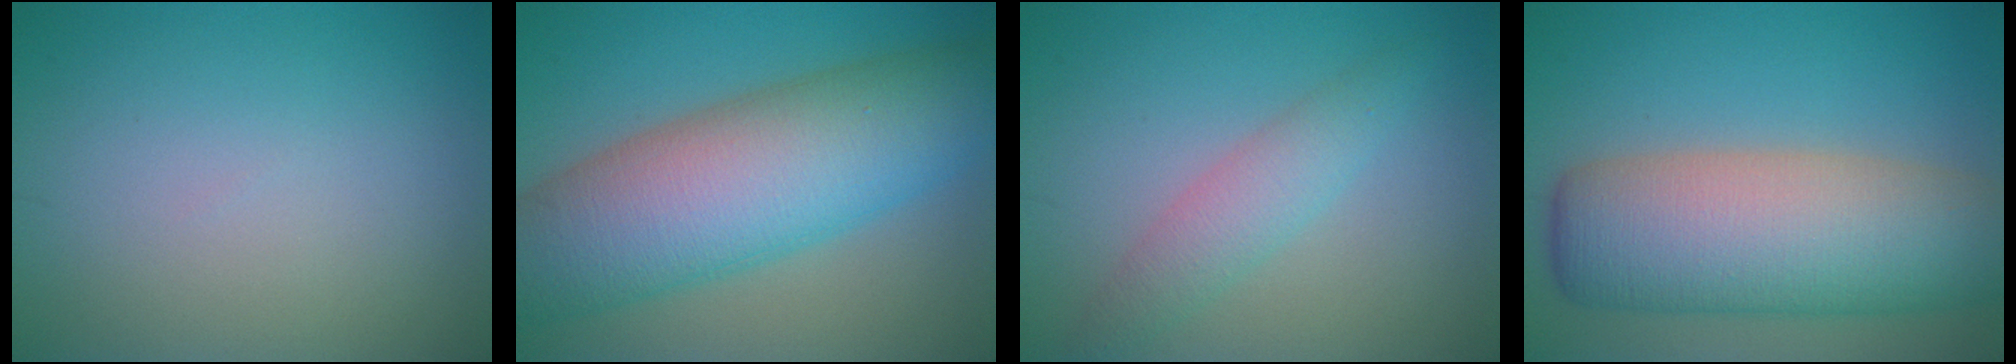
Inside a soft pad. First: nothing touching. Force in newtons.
{"total": 12.7, "press": 12.7, "slide": 0.3}
{"total": 2.9, "press": 2.9, "slide": 0.1}
{"total": 11.7, "press": 11.7, "slide": 0.6}